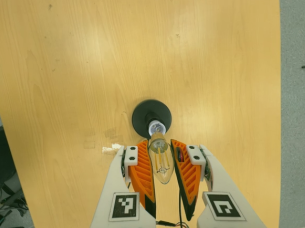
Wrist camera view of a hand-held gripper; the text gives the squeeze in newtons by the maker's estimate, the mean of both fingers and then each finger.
{"total": 18.0, "left": 19.2, "right": 16.7}